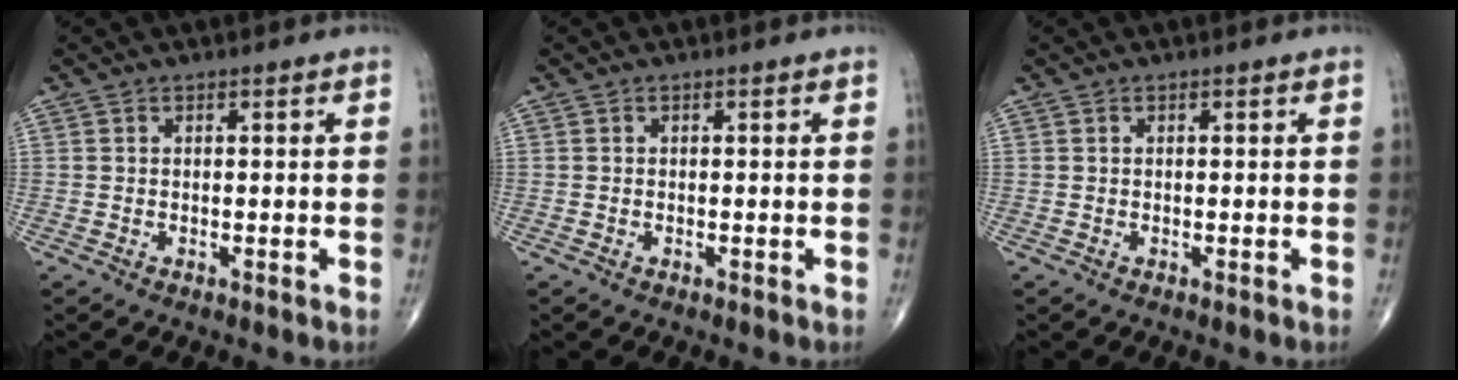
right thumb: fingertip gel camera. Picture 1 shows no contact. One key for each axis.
{"total": 0.0}
{"total": 0.0}